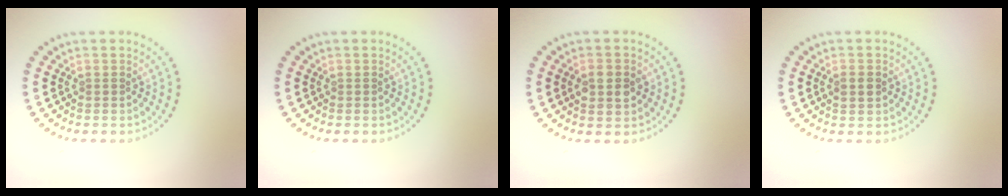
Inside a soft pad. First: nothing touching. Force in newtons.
{"total": 0.0}
{"total": 2.9, "press": 2.9, "slide": 0.1}
{"total": 1.2, "press": 1.2, "slide": 0.2}